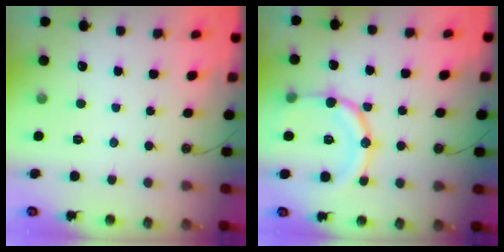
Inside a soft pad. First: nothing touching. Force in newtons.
{"total": 16.9, "press": 16.6, "slide": 3.3}